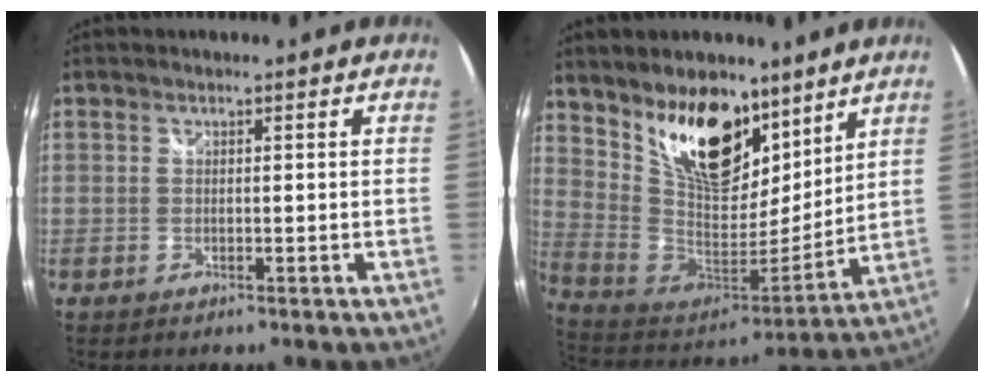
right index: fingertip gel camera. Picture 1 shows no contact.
{"total": 20.6, "force": [12.2, 10.7, 12.8], "torque": [-0.241, 0.009, 0.232]}